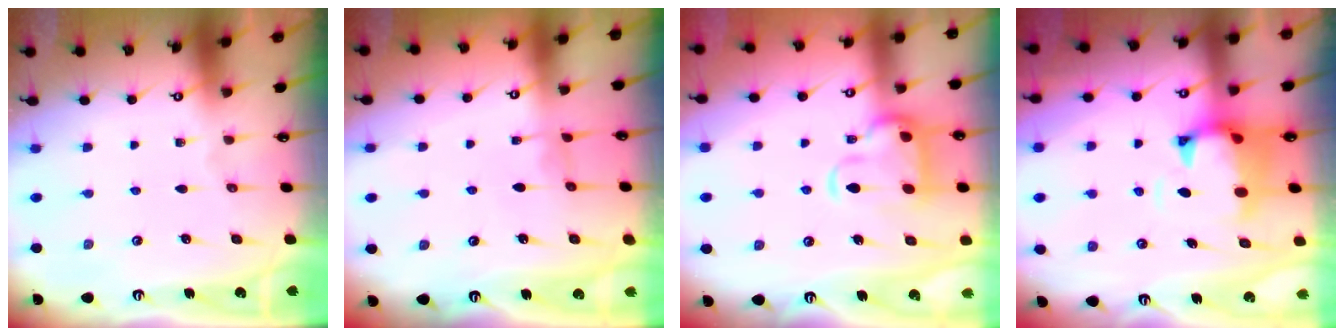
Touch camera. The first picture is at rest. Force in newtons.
{"total": 1.4, "press": 1.4, "slide": 0.5}
{"total": 6.1, "press": 5.9, "slide": 1.5}
{"total": 1.5, "press": 1.1, "slide": 1.1}